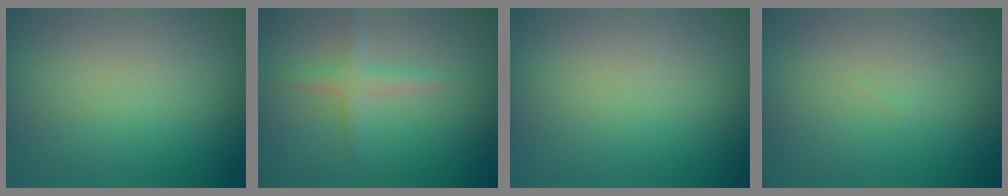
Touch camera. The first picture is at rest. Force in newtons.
{"total": 2.0, "press": 2.0, "slide": 0.2}
{"total": 0.0}
{"total": 0.0}